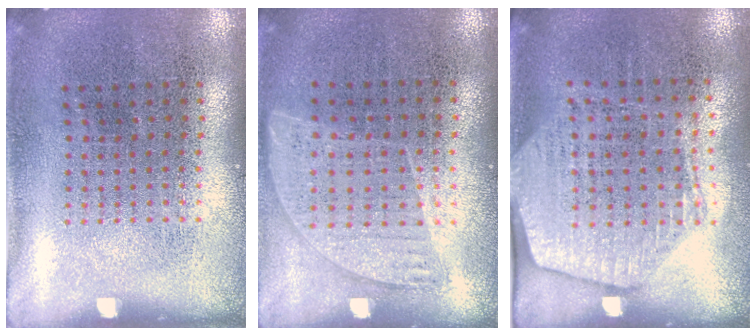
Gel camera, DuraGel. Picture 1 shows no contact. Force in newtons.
{"total": 0.9, "press": 0.7, "slide": 0.5}
{"total": 1.9, "press": 1.7, "slide": 0.8}